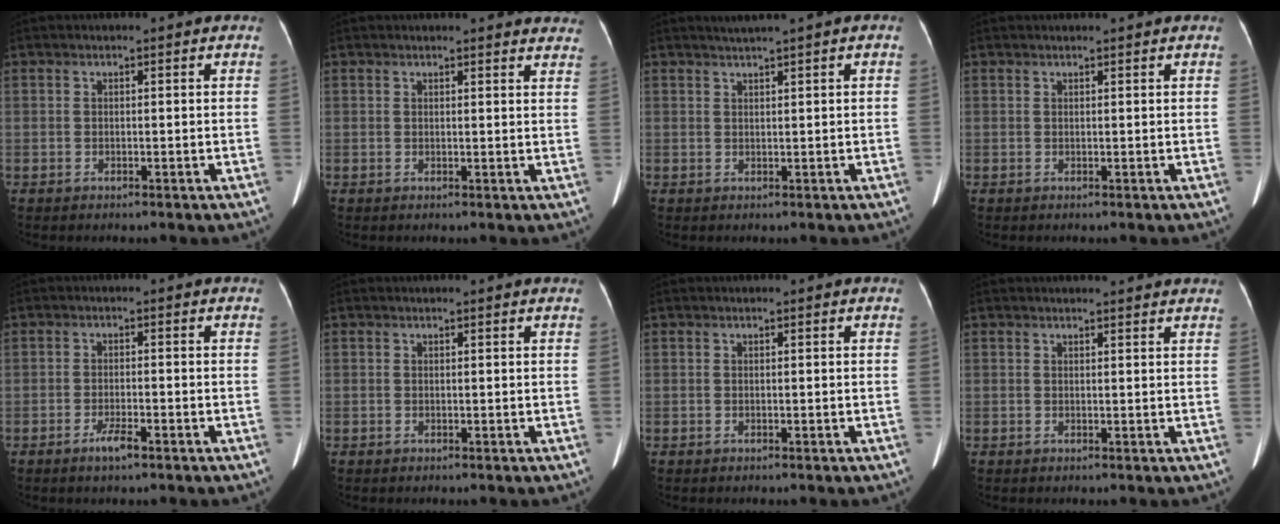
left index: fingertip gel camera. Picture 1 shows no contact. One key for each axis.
{"total": 10.2, "fx": 9.8, "fy": 1.8, "fz": 2.4, "tx": -0.003, "ty": -0.015, "tz": 0.082}
{"total": 1.3, "fx": 1.0, "fy": -0.2, "fz": 0.8, "tx": -0.012, "ty": 0.010, "tz": 0.022}
{"total": 1.9, "fx": 1.8, "fy": -0.2, "fz": 0.6, "tx": -0.007, "ty": 0.017, "tz": 0.026}
{"total": 2.7, "fx": -1.9, "fy": 0.3, "fz": 1.8, "tx": -0.039, "ty": -0.007, "tz": -0.033}
{"total": 1.1, "fx": 1.1, "fy": 0.1, "fz": 0.3, "tx": -0.011, "ty": 0.013, "tz": 0.008}
{"total": 0.0}
{"total": 4.7, "fx": 4.4, "fy": 0.3, "fz": 1.6, "tx": -0.025, "ty": 0.009, "tz": 0.042}